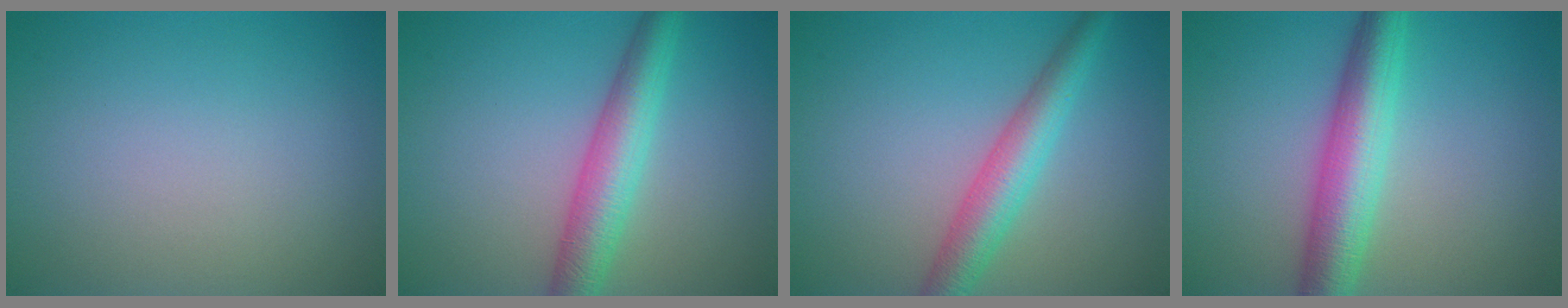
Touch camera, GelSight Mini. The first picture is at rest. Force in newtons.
{"total": 5.0, "press": 5.0, "slide": 0.1}
{"total": 4.5, "press": 4.5, "slide": 0.1}
{"total": 6.3, "press": 6.3, "slide": 0.0}